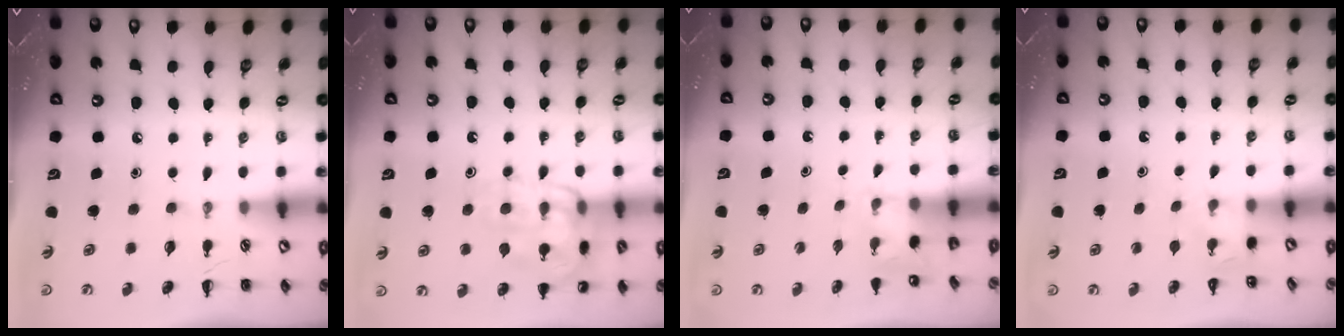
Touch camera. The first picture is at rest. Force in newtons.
{"total": 14.2, "press": 14.1, "slide": 1.2}
{"total": 2.2, "press": 2.1, "slide": 0.7}
{"total": 3.0, "press": 2.8, "slide": 1.1}